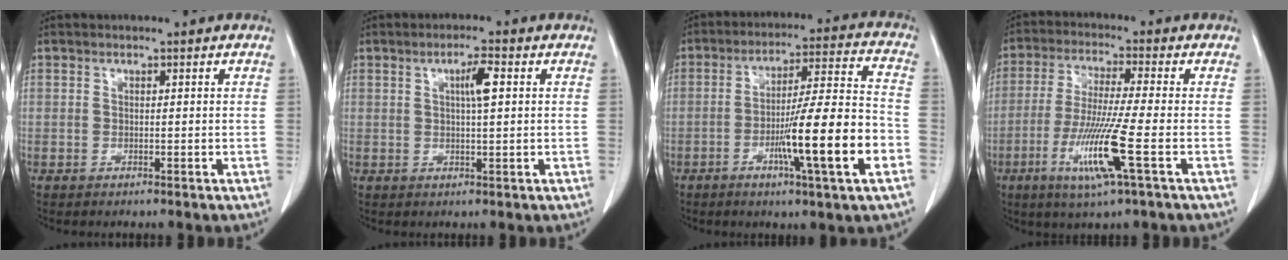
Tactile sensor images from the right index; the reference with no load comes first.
{"total": 3.6, "force": [1.0, 0.3, 3.5], "torque": [-0.060, 0.003, 0.015]}
{"total": 15.3, "force": [-5.1, -0.1, 14.4], "torque": [-0.236, -0.003, -0.083]}
{"total": 10.9, "force": [-3.8, -0.7, 10.1], "torque": [-0.206, -0.025, -0.077]}